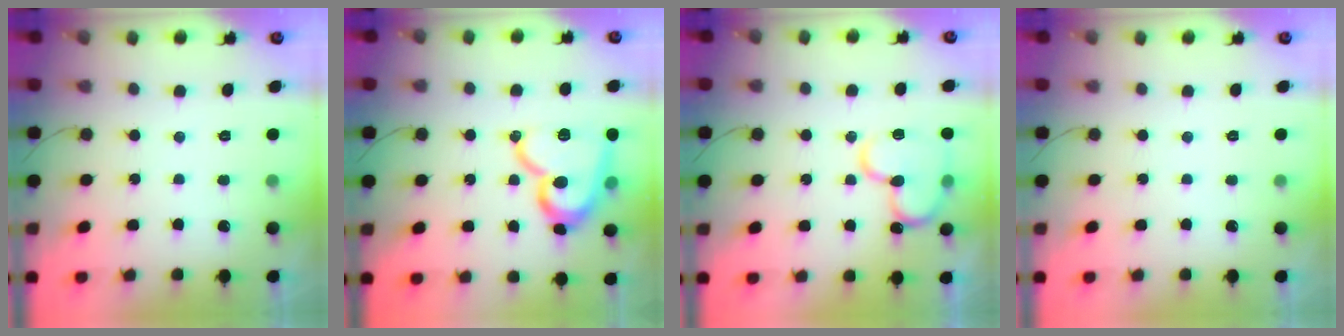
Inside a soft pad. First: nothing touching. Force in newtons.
{"total": 17.0, "press": 17.0, "slide": 1.4}
{"total": 15.8, "press": 15.7, "slide": 1.8}
{"total": 0.0}